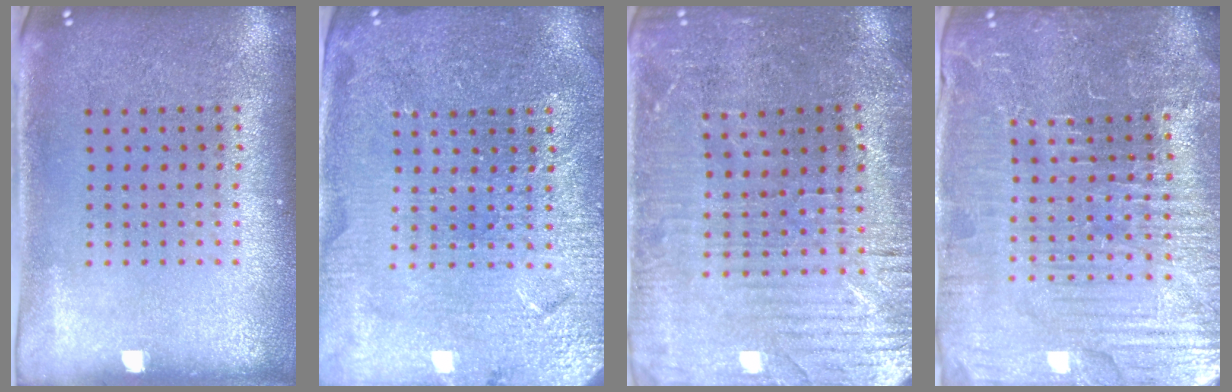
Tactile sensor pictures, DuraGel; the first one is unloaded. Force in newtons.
{"total": 4.0, "press": 3.8, "slide": 1.0}
{"total": 2.2, "press": 2.2, "slide": 0.5}
{"total": 5.8, "press": 5.3, "slide": 2.3}